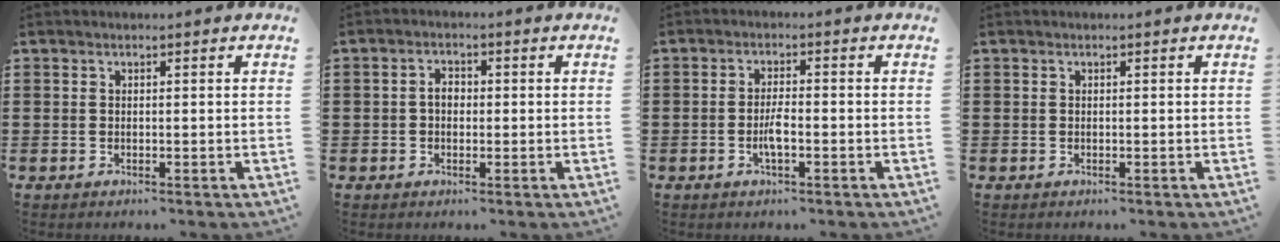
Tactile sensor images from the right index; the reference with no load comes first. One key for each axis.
{"total": 2.3, "fx": -0.2, "fy": 1.5, "fz": 1.8, "tx": -0.035, "ty": 0.005, "tz": -0.005}
{"total": 2.9, "fx": -1.0, "fy": 0.6, "fz": 2.6, "tx": -0.055, "ty": 0.001, "tz": -0.021}
{"total": 0.0}